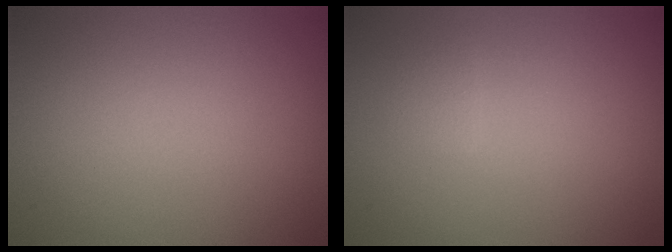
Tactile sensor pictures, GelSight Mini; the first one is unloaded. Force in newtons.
{"total": 0.7, "press": 0.7, "slide": 0.0}